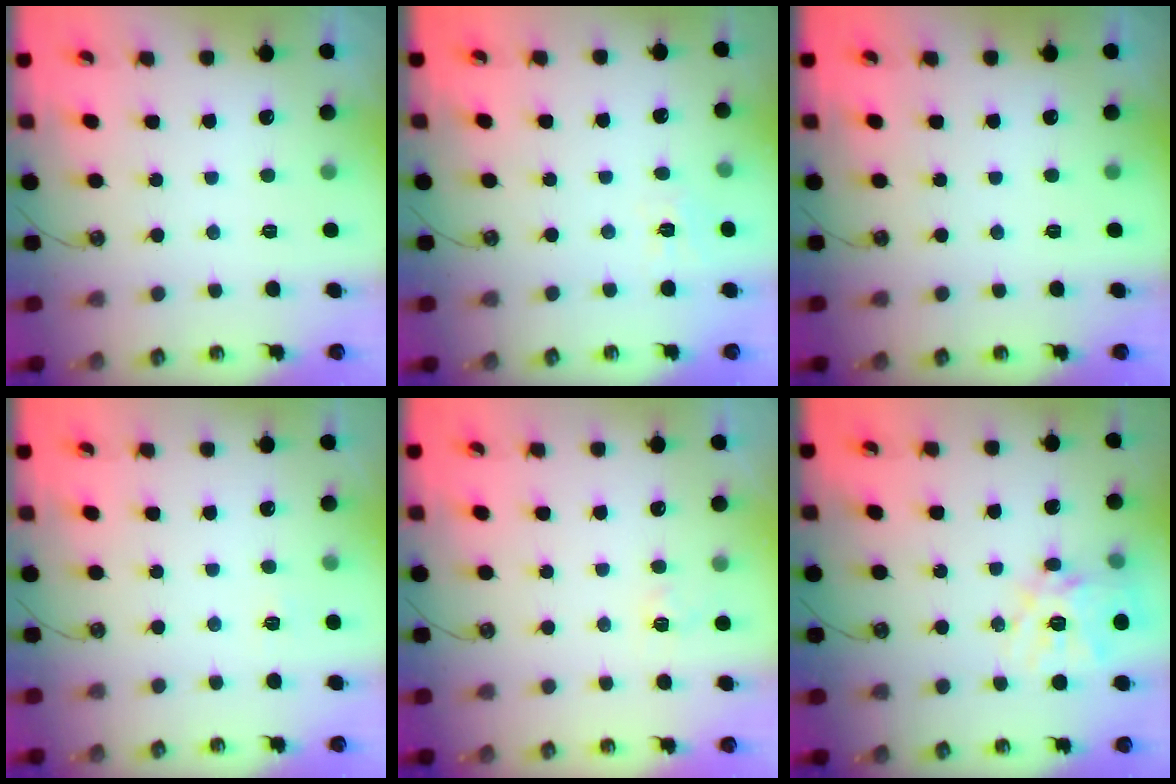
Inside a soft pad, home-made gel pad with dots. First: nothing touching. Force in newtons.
{"total": 4.0, "press": 4.0, "slide": 0.4}
{"total": 0.0}
{"total": 3.7, "press": 3.7, "slide": 0.4}
{"total": 4.6, "press": 4.6, "slide": 0.4}
{"total": 15.1, "press": 15.0, "slide": 1.5}